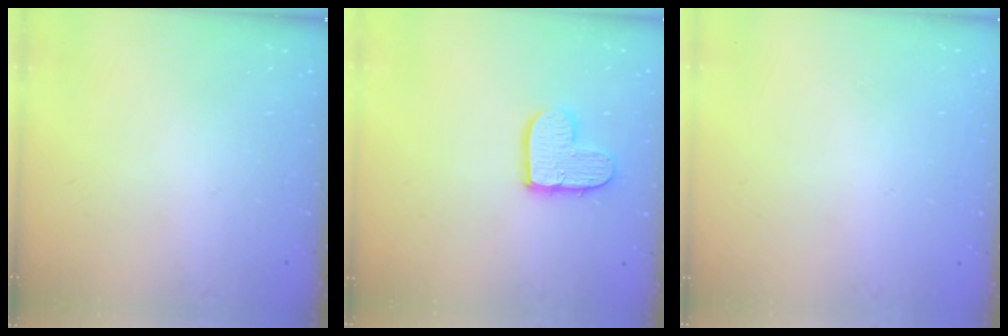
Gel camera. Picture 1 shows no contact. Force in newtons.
{"total": 10.1, "press": 10.1, "slide": 0.7}
{"total": 0.0}